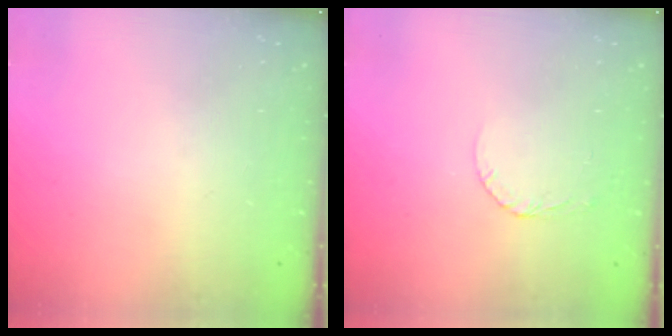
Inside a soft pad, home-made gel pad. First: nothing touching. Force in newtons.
{"total": 2.6, "press": 2.6, "slide": 0.1}